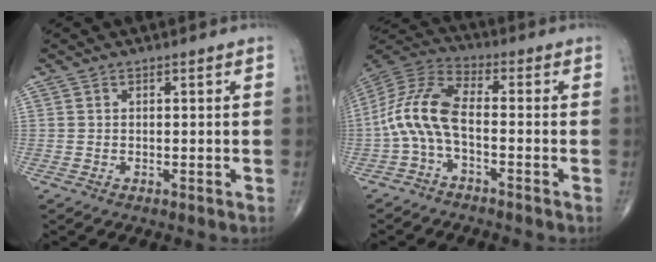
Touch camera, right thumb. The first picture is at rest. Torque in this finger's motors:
{"motor_torque": [0.02, 0.67, 1.17, -0.33, 0.48]}